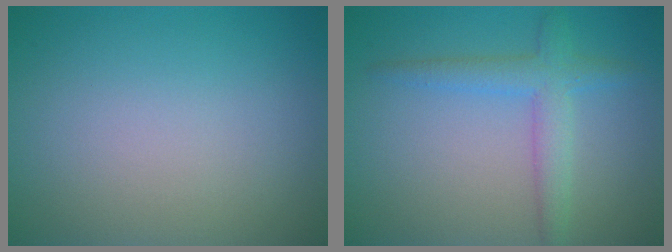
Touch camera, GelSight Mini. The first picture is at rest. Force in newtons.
{"total": 3.2, "press": 3.2, "slide": 0.1}